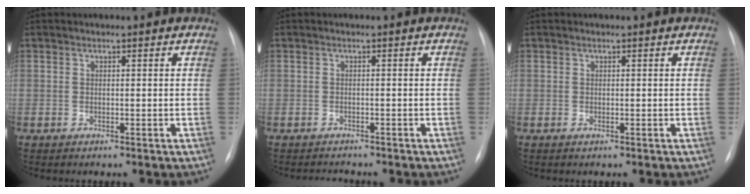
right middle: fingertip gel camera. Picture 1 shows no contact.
{"total": 1.4, "force": [-1.4, 0.1, -0.1], "torque": [-0.002, -0.009, -0.017]}
{"total": 0.0}